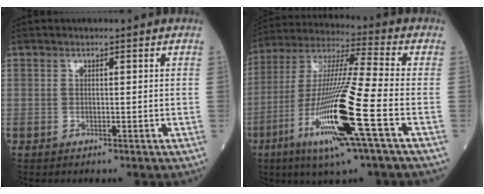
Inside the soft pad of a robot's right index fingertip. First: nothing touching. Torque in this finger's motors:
{"motor_torque": [1.30, -0.84, 1.06, 0.21]}